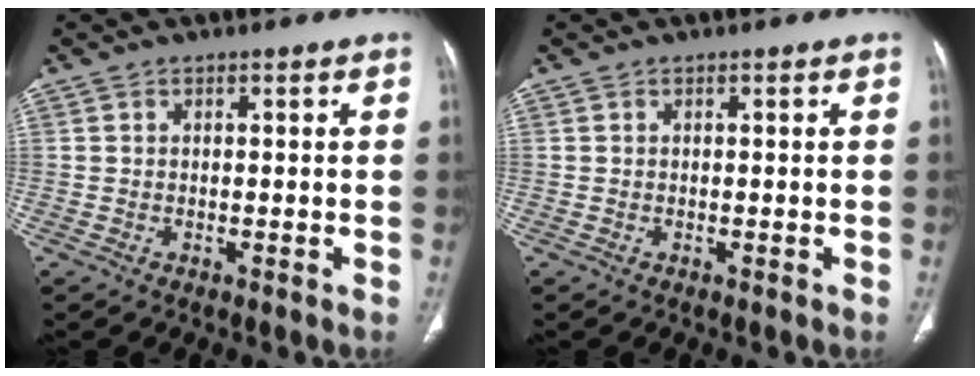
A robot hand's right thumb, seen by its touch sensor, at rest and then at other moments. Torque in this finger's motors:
{"motor_torque": [1.72, 1.54, 0.29, -0.19, 0.00]}